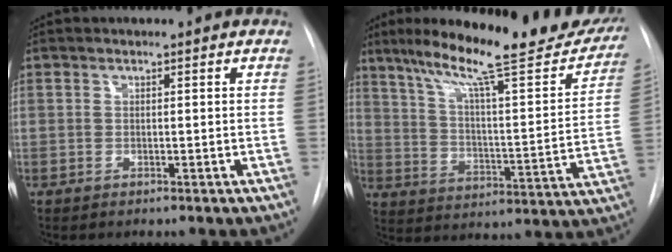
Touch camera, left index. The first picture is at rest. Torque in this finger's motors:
{"motor_torque": [1.01, -1.13, 0.48, 0.17]}